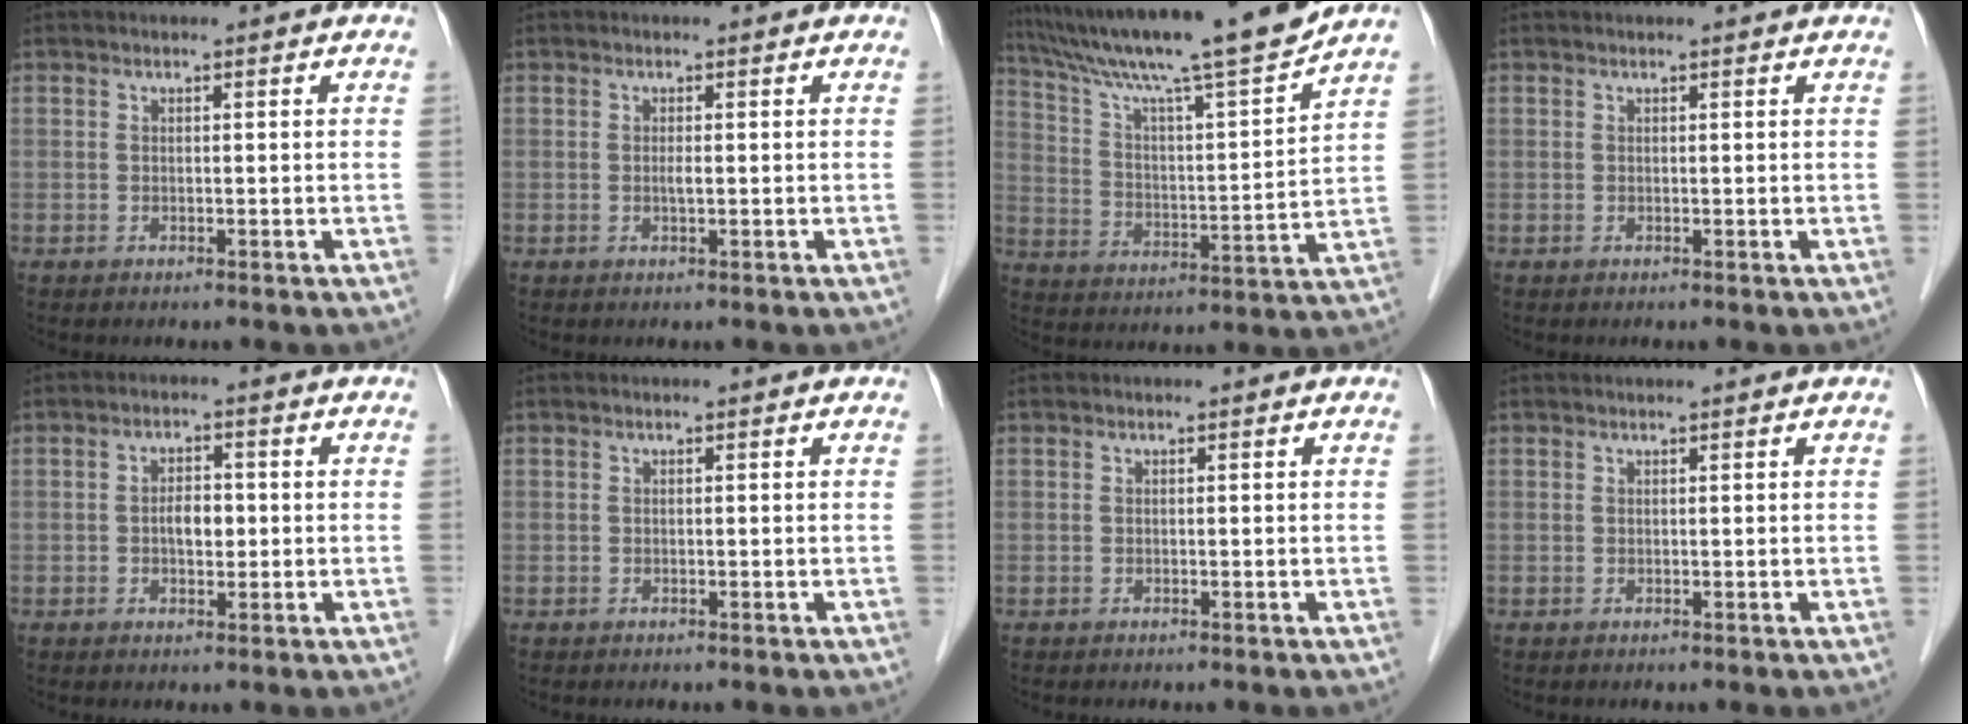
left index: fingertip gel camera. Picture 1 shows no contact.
{"total": 0.7, "force": [-0.1, 0.1, 0.6], "torque": [-0.017, -0.002, -0.003]}
{"total": 19.4, "force": [16.7, -1.4, 9.7], "torque": [-0.167, -0.013, 0.265]}
{"total": 1.8, "force": [1.7, 0.4, 0.4], "torque": [-0.013, 0.018, 0.016]}
{"total": 3.1, "force": [-0.4, 1.7, 2.6], "torque": [-0.047, 0.006, -0.006]}
{"total": 0.0}
{"total": 0.0}
{"total": 1.3, "force": [1.2, -0.1, 0.5], "torque": [-0.006, 0.017, 0.021]}